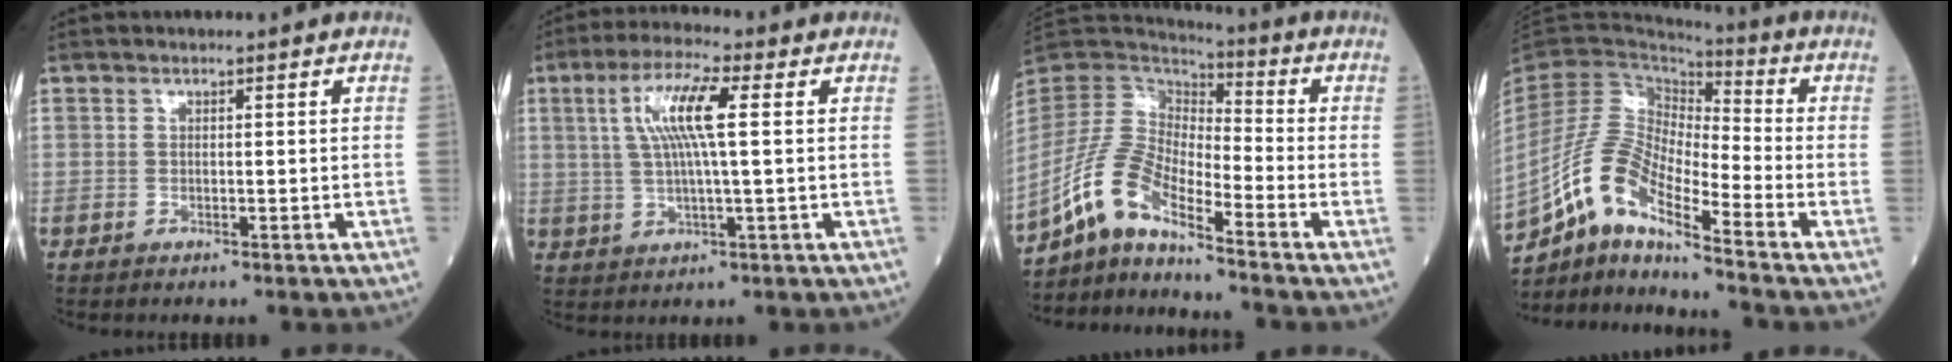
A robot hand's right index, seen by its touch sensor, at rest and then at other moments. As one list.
[{"total": 8.6, "force": [2.0, 0.7, 8.3], "torque": [-0.167, 0.011, 0.037]}, {"total": 9.8, "force": [-7.5, 1.9, 6.1], "torque": [-0.145, 0.015, -0.149]}, {"total": 10.9, "force": [-7.7, 1.8, 7.6], "torque": [-0.170, 0.011, -0.148]}]